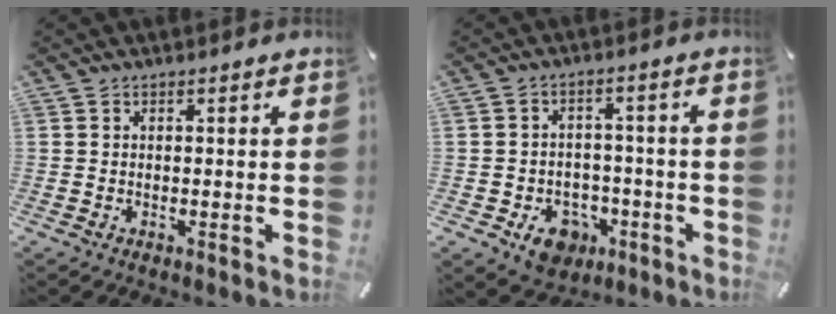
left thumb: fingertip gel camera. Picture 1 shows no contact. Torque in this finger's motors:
{"motor_torque": [-0.44, 0.53, 0.03, 0.03, 0.06]}